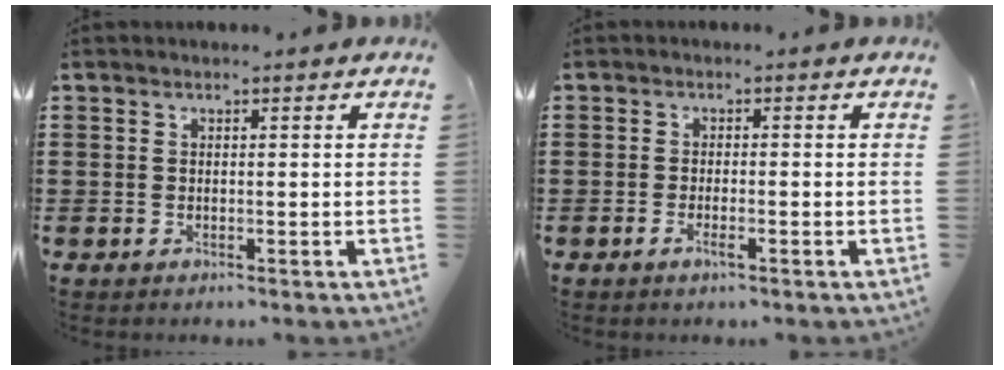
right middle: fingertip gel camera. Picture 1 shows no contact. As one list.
[{"total": 1.7, "force": [-1.0, 0.3, 1.4], "torque": [-0.031, -0.004, -0.019]}]